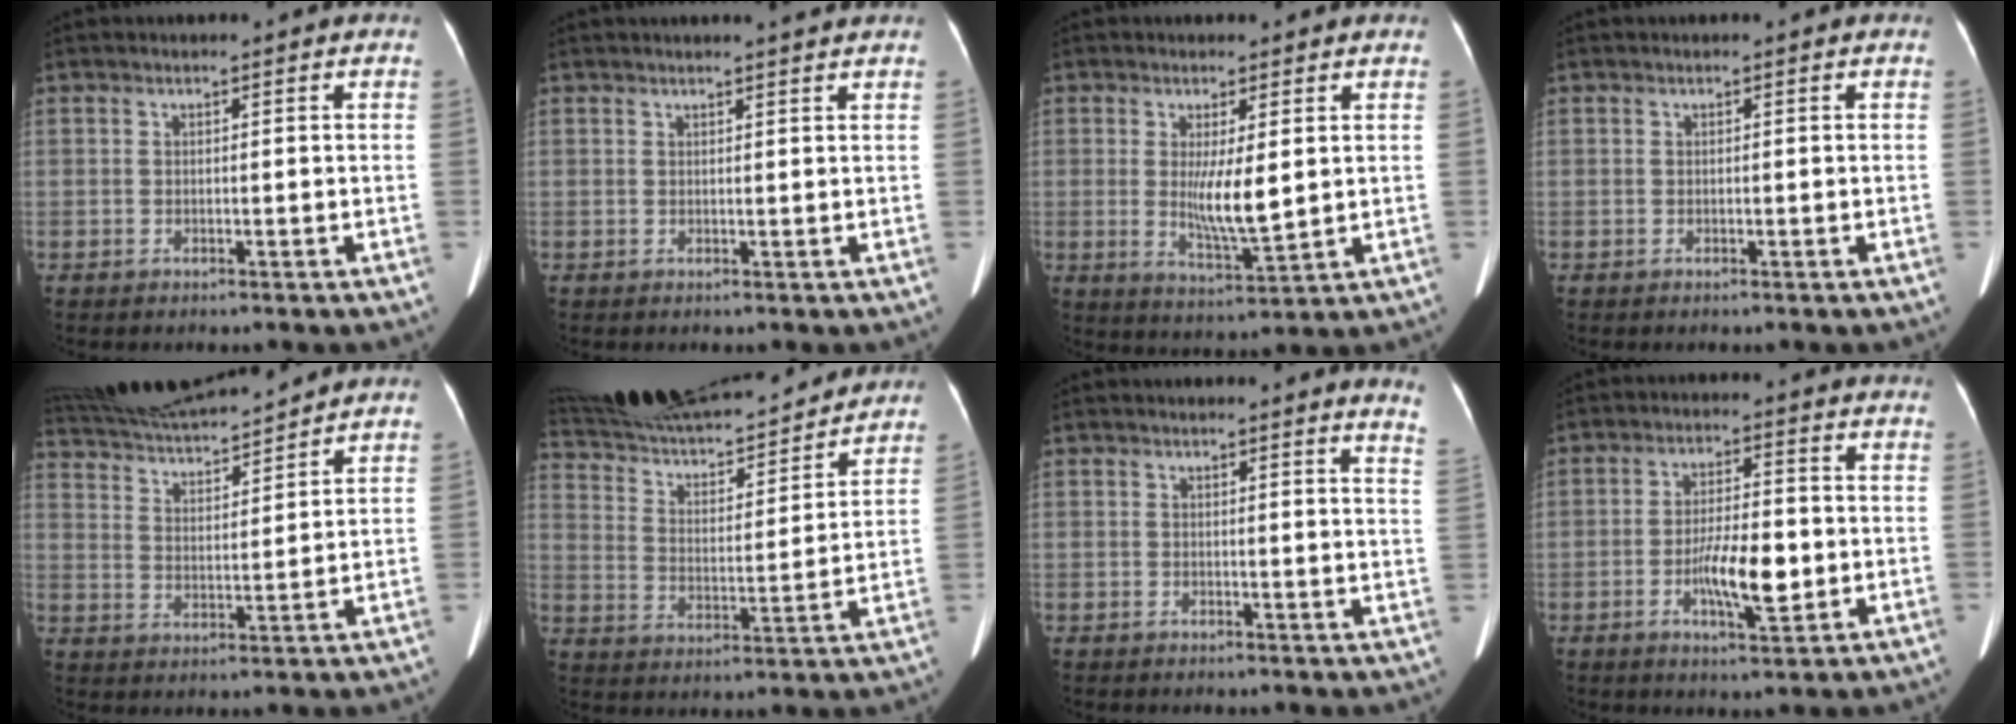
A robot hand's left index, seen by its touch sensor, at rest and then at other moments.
{"total": 3.2, "force": [2.9, -0.5, 1.2], "torque": [-0.014, 0.008, 0.033]}
{"total": 6.3, "force": [0.8, 1.0, 6.2], "torque": [-0.114, -0.019, 0.020]}
{"total": 0.0}
{"total": 15.6, "force": [14.7, 0.6, 5.3], "torque": [-0.100, 0.020, 0.251]}
{"total": 26.9, "force": [24.5, 4.5, 10.1], "torque": [-0.184, -0.001, 0.366]}
{"total": 5.6, "force": [5.3, -0.7, 1.8], "torque": [-0.016, -0.037, 0.029]}
{"total": 7.7, "force": [-1.8, 2.0, 7.2], "torque": [-0.131, -0.003, -0.031]}